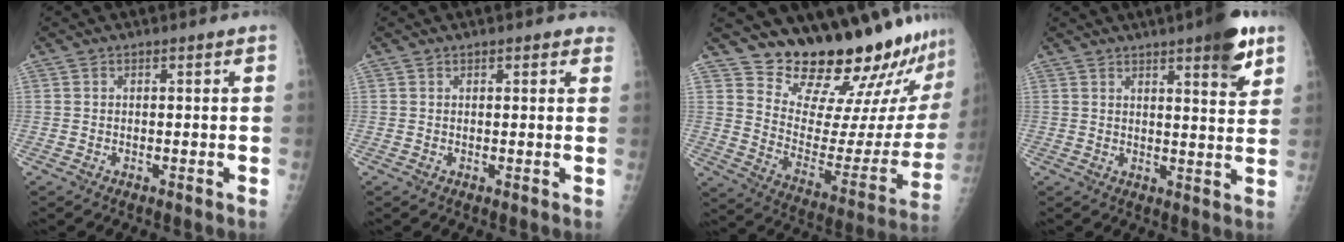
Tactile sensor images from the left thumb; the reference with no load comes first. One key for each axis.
{"total": 2.1, "fx": 1.6, "fy": 0.8, "fz": 1.0, "tx": 0.004, "ty": 0.001, "tz": 0.013}
{"total": 24.0, "fx": 22.6, "fy": 3.7, "fz": 7.3, "tx": -0.076, "ty": -0.207, "tz": 0.314}
{"total": 9.1, "fx": 5.4, "fy": 1.9, "fz": 7.0, "tx": -0.081, "ty": -0.026, "tz": 0.068}